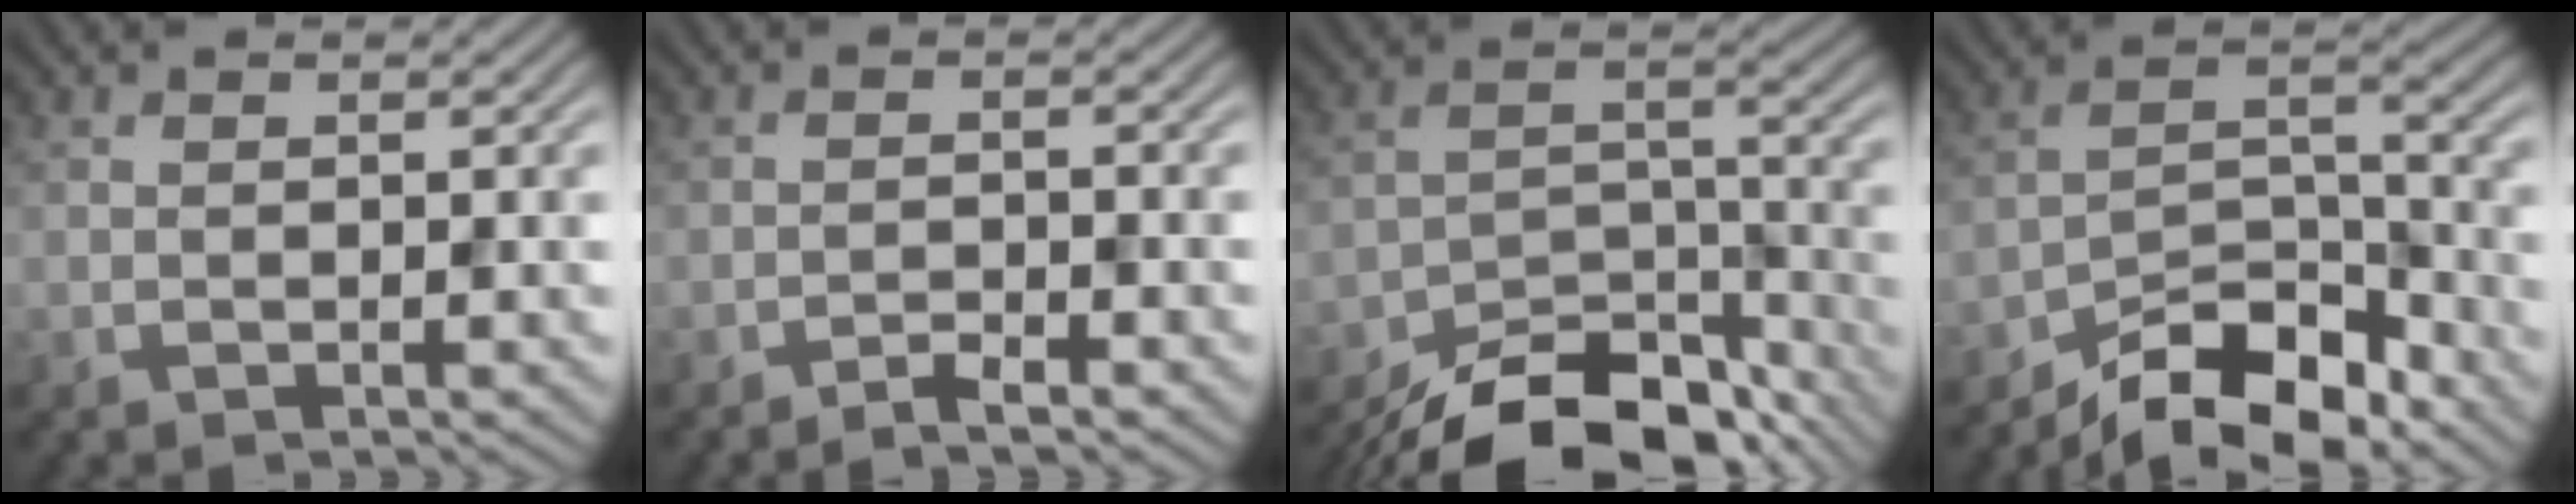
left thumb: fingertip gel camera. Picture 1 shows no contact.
{"total": 2.1, "force": [-1.7, 0.3, 1.1], "torque": [-0.020, 0.002, -0.035]}
{"total": 14.5, "force": [-12.3, 4.9, 5.8], "torque": [-0.098, -0.013, -0.188]}
{"total": 10.9, "force": [-9.1, 3.1, 5.1], "torque": [-0.078, 0.003, -0.172]}